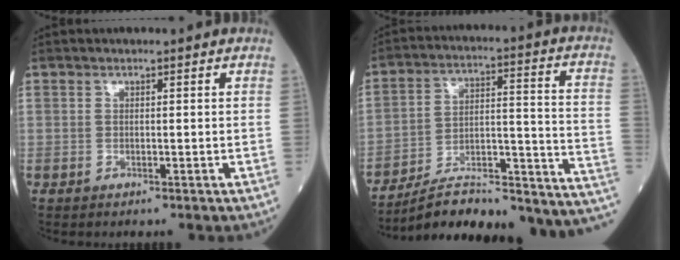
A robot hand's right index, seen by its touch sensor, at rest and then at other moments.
{"total": 22.9, "force": [-18.4, 4.8, 12.7], "torque": [-0.125, 0.048, -0.264]}